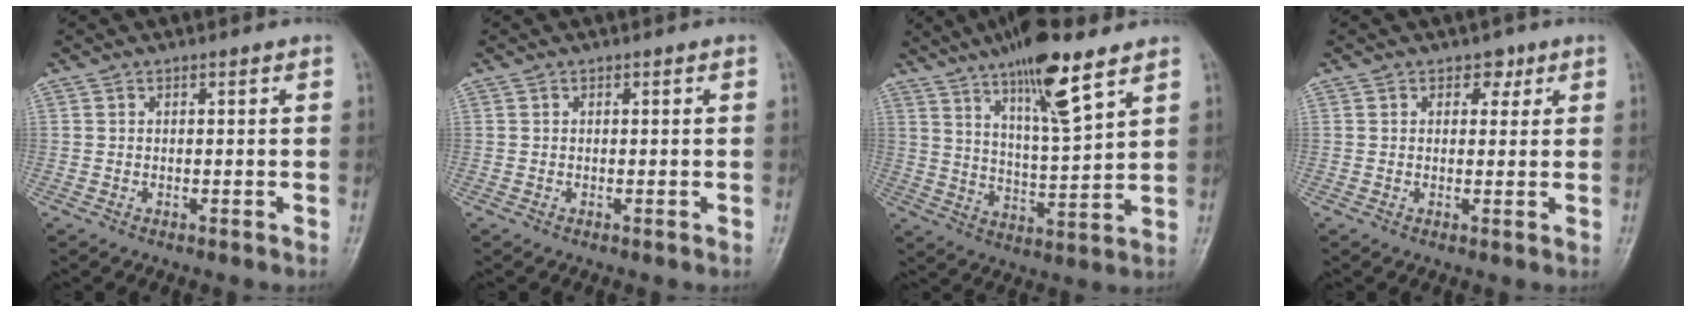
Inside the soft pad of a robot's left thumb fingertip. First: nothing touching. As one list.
[{"total": 0.0}, {"total": 14.2, "force": [9.0, 2.7, 10.6], "torque": [-0.173, -0.046, 0.156]}, {"total": 2.6, "force": [1.3, 1.9, 1.0], "torque": [0.007, -0.004, 0.014]}]